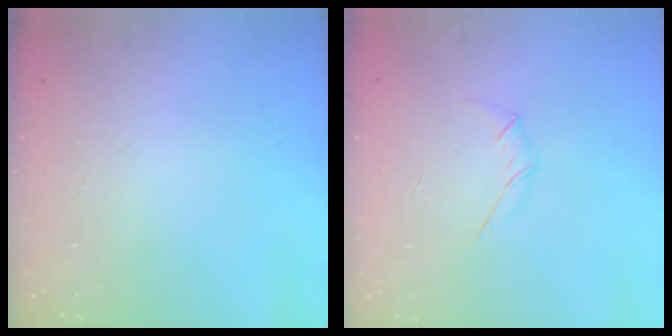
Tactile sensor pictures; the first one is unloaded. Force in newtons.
{"total": 4.1, "press": 3.9, "slide": 1.1}